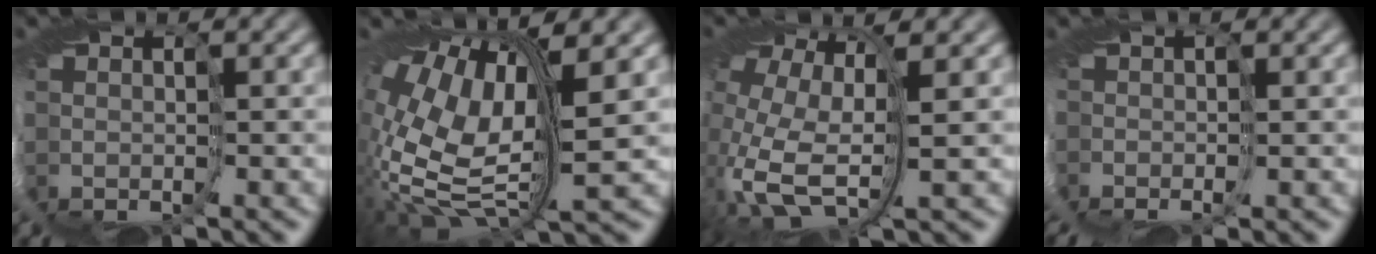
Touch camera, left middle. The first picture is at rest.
{"total": 13.0, "force": [0.8, 5.9, 11.6], "torque": [-0.251, -0.006, 0.018]}
{"total": 12.9, "force": [-1.3, 7.6, 10.4], "torque": [-0.209, -0.031, -0.004]}
{"total": 2.6, "force": [-0.9, 0.3, 2.4], "torque": [-0.040, -0.001, -0.018]}